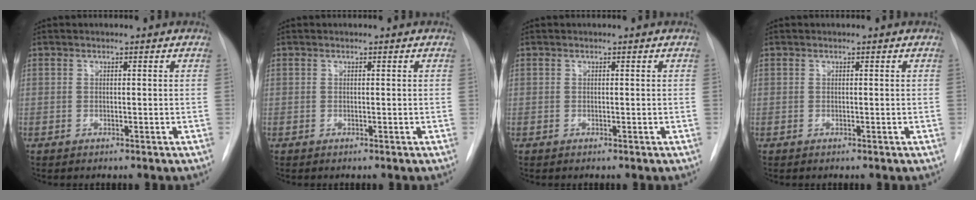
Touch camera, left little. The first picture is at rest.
{"total": 0.0}
{"total": 0.0}
{"total": 0.0}